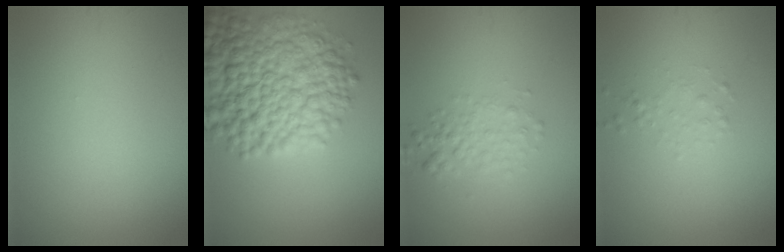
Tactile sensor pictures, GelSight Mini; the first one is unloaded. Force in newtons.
{"total": 11.7, "press": 11.7, "slide": 0.5}
{"total": 2.2, "press": 2.2, "slide": 0.1}
{"total": 0.9, "press": 0.9, "slide": 0.0}